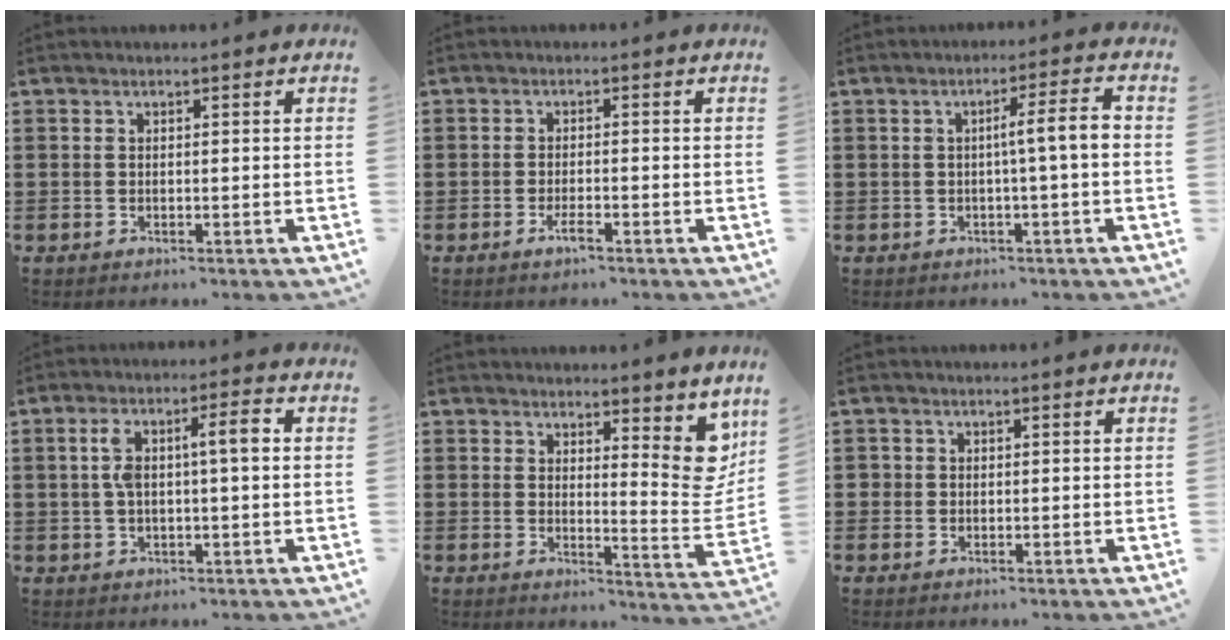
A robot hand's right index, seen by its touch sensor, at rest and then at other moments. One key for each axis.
{"total": 2.1, "fx": -1.3, "fy": 0.4, "fz": 1.5, "tx": -0.034, "ty": -0.003, "tz": -0.026}
{"total": 4.9, "fx": -0.3, "fy": 0.1, "fz": 4.9, "tx": -0.090, "ty": 0.001, "tz": -0.011}
{"total": 6.3, "fx": 1.0, "fy": 1.7, "fz": 6.0, "tx": -0.115, "ty": 0.011, "tz": 0.013}
{"total": 6.7, "fx": 4.8, "fy": 2.2, "fz": 4.0, "tx": -0.053, "ty": -0.034, "tz": 0.082}
{"total": 1.1, "fx": 0.0, "fy": 1.1, "fz": 0.1, "tx": -0.005, "ty": 0.006, "tz": -0.001}